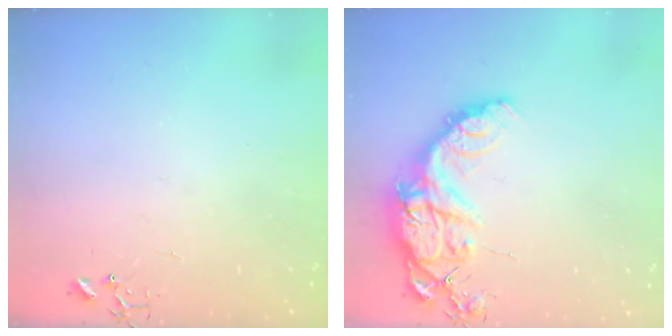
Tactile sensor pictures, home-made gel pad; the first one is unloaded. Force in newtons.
{"total": 16.6, "press": 16.5, "slide": 1.3}